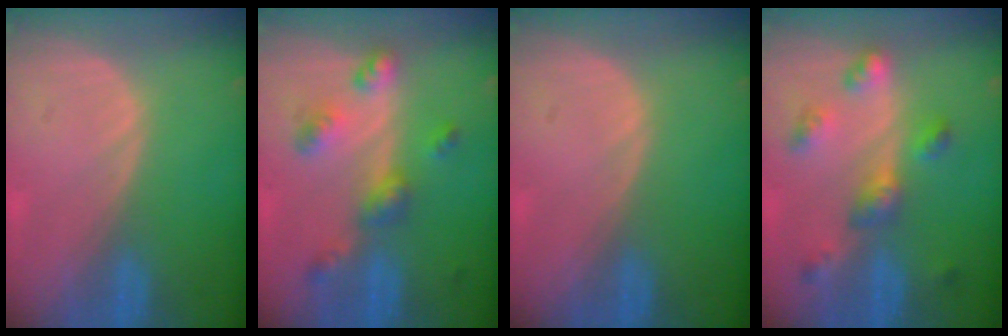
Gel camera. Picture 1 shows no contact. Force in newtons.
{"total": 6.6, "press": 5.9, "slide": 3.1}
{"total": 0.0}
{"total": 6.5, "press": 5.7, "slide": 3.0}